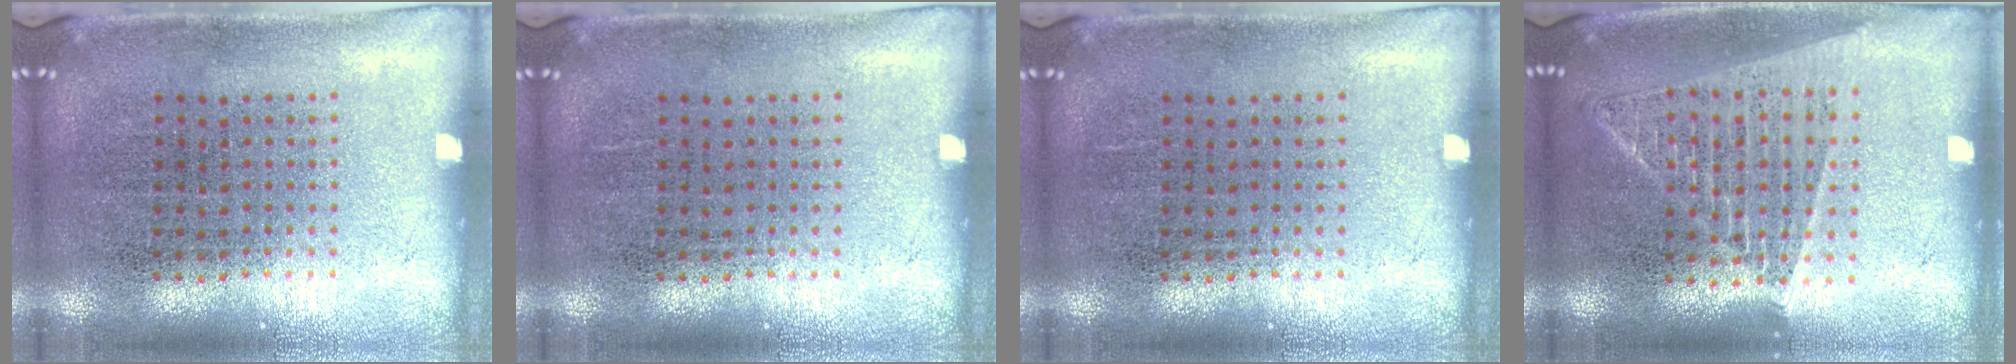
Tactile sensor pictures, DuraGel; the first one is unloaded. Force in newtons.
{"total": 0.0}
{"total": 0.0}
{"total": 1.5, "press": 1.4, "slide": 0.6}